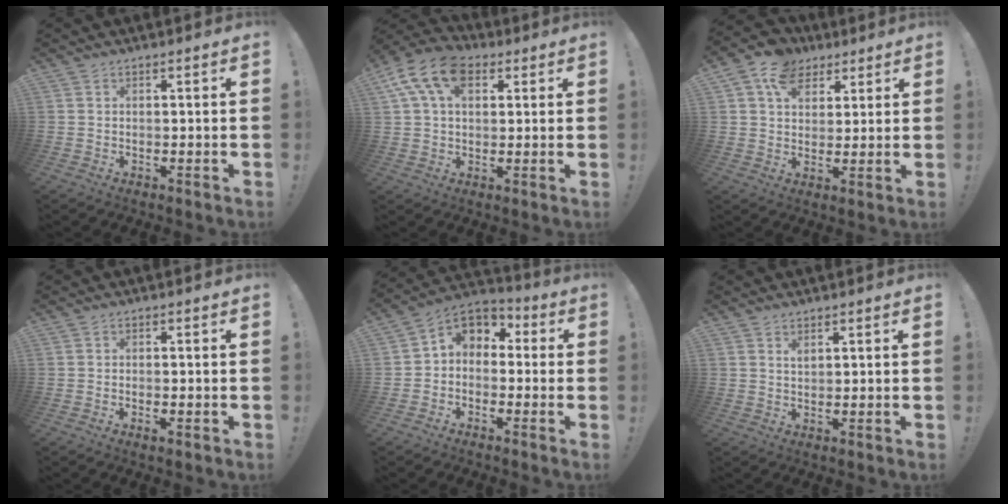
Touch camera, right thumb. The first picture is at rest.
{"total": 13.9, "force": [5.3, 9.0, 9.2], "torque": [-0.168, 0.000, 0.102]}
{"total": 7.2, "force": [5.0, 2.8, 4.3], "torque": [-0.076, -0.020, 0.092]}
{"total": 1.2, "force": [-0.6, 0.4, 1.0], "torque": [-0.016, 0.002, -0.010]}
{"total": 6.2, "force": [-0.5, 5.2, 3.3], "torque": [-0.068, 0.011, -0.002]}
{"total": 1.2, "force": [0.9, 0.3, 0.7], "torque": [-0.012, -0.002, 0.016]}